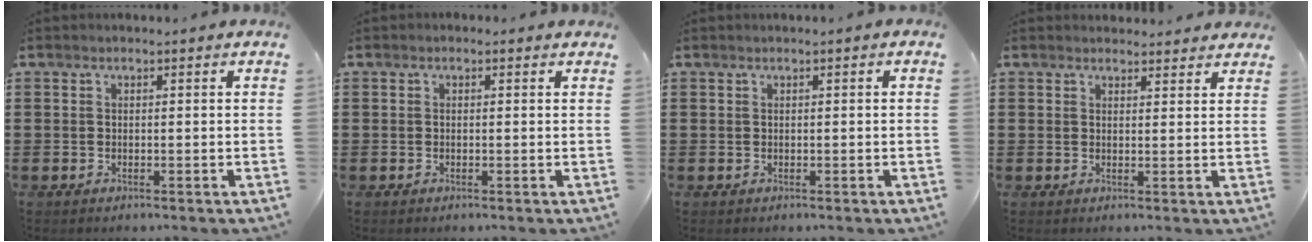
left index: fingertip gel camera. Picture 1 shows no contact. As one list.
[{"total": 0.6, "force": [-0.2, 0.5, 0.1], "torque": [-0.004, 0.003, -0.005]}, {"total": 0.0}, {"total": 2.0, "force": [1.9, 0.7, -0.1], "torque": [0.004, -0.003, 0.035]}]